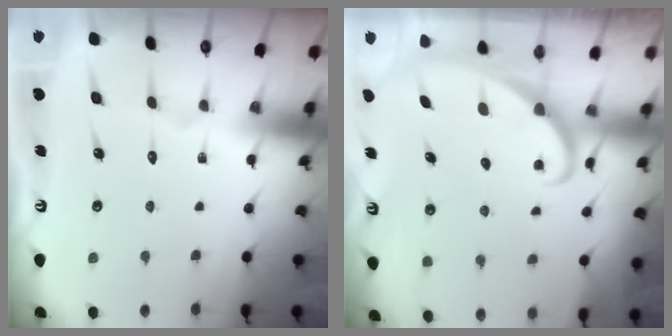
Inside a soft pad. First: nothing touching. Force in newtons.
{"total": 1.9, "press": 1.9, "slide": 0.1}